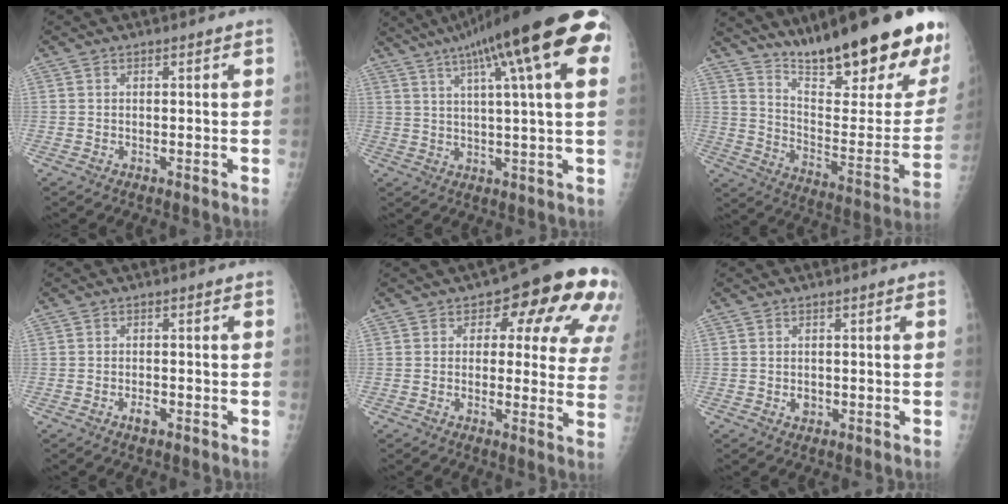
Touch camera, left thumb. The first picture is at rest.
{"total": 23.8, "force": [10.8, 4.2, 20.8], "torque": [-0.311, 0.017, 0.149]}
{"total": 28.0, "force": [19.8, 5.6, 19.0], "torque": [-0.256, -0.099, 0.304]}
{"total": 1.7, "force": [-1.0, 0.8, 1.2], "torque": [-0.020, 0.004, -0.016]}
{"total": 16.8, "force": [6.9, 8.5, 12.8], "torque": [-0.098, -0.011, 0.068]}
{"total": 1.4, "force": [-0.2, 1.2, 0.8], "torque": [-0.006, 0.001, 0.000]}